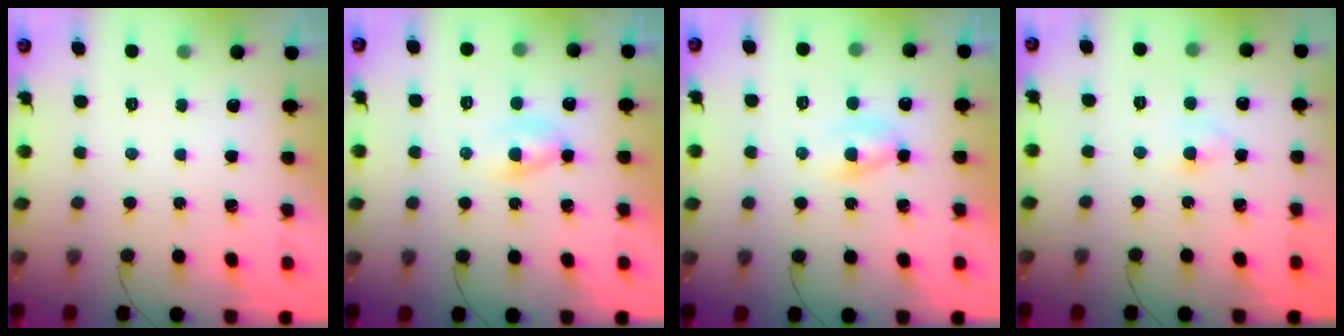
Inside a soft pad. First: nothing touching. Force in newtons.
{"total": 2.2, "press": 2.0, "slide": 1.1}
{"total": 2.2, "press": 2.0, "slide": 1.1}
{"total": 2.9, "press": 2.7, "slide": 0.9}